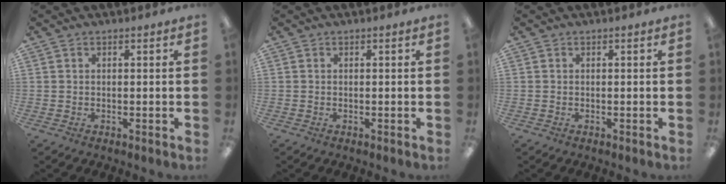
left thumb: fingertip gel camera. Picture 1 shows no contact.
{"total": 0.0}
{"total": 0.0}